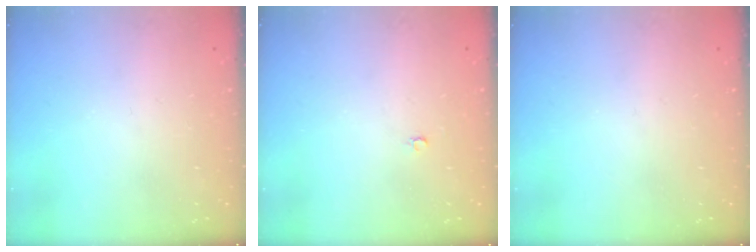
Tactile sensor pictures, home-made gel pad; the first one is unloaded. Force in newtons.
{"total": 2.0, "press": 2.0, "slide": 0.4}
{"total": 0.0}